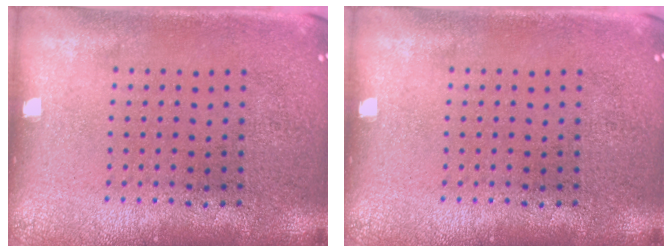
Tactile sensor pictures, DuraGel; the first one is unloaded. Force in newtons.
{"total": 0.0}